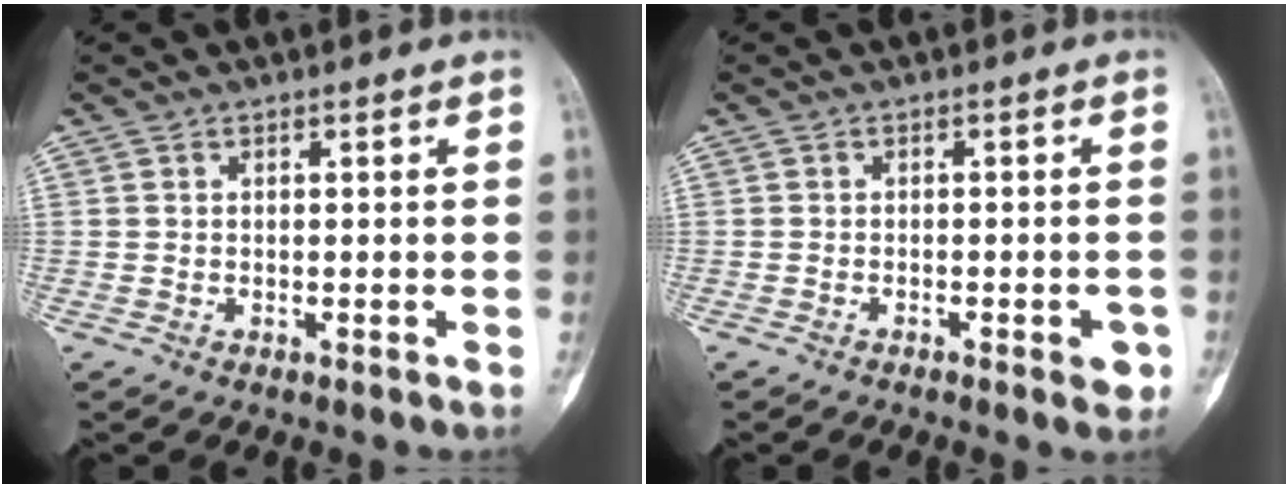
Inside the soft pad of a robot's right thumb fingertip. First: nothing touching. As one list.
[{"total": 3.1, "force": [-1.5, 1.1, 2.5], "torque": [-0.029, 0.011, -0.018]}]